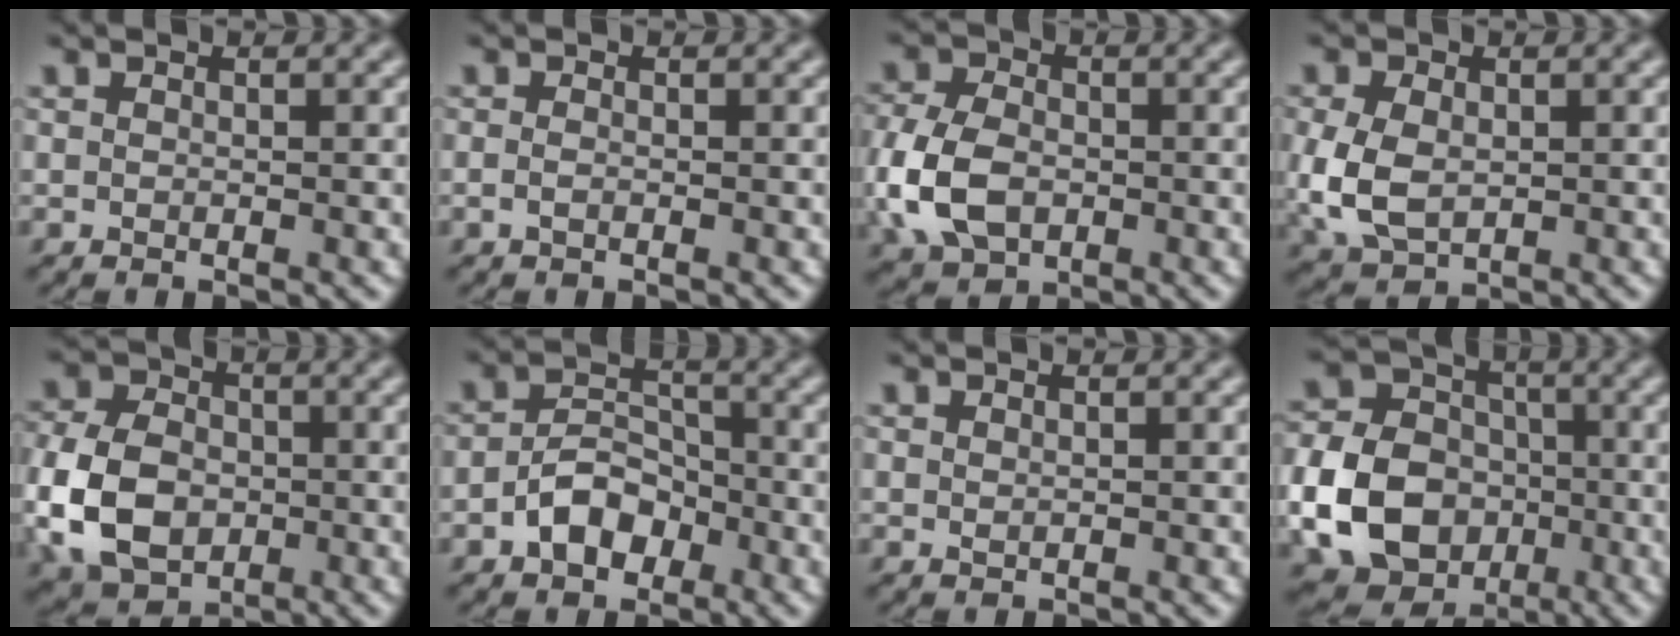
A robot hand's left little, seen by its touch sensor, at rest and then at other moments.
{"total": 0.8, "force": [-0.4, 0.4, 0.6], "torque": [-0.016, 0.002, -0.009]}
{"total": 7.5, "force": [-1.7, 5.2, 5.1], "torque": [-0.135, -0.005, -0.042]}
{"total": 5.5, "force": [-0.5, 3.8, 3.9], "torque": [-0.105, -0.005, -0.007]}
{"total": 9.6, "force": [-2.2, 7.0, 6.2], "torque": [-0.151, -0.007, -0.055]}
{"total": 4.1, "force": [-2.1, 2.6, 2.4], "torque": [-0.042, 0.008, -0.039]}
{"total": 0.0}
{"total": 11.0, "force": [-3.0, 8.8, 6.0], "torque": [-0.132, -0.019, -0.062]}